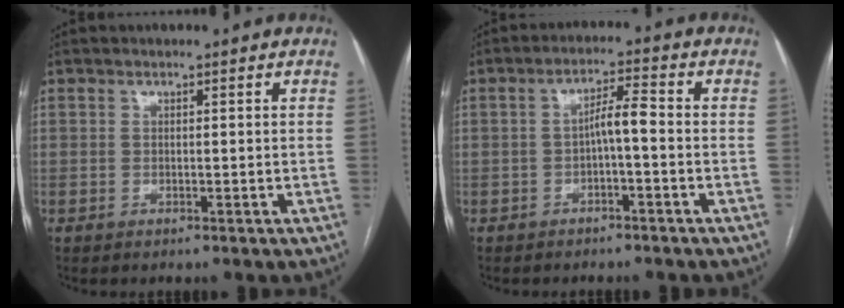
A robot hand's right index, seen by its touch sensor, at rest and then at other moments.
{"total": 3.9, "force": [-0.9, 0.5, 3.8], "torque": [-0.063, 0.015, -0.012]}